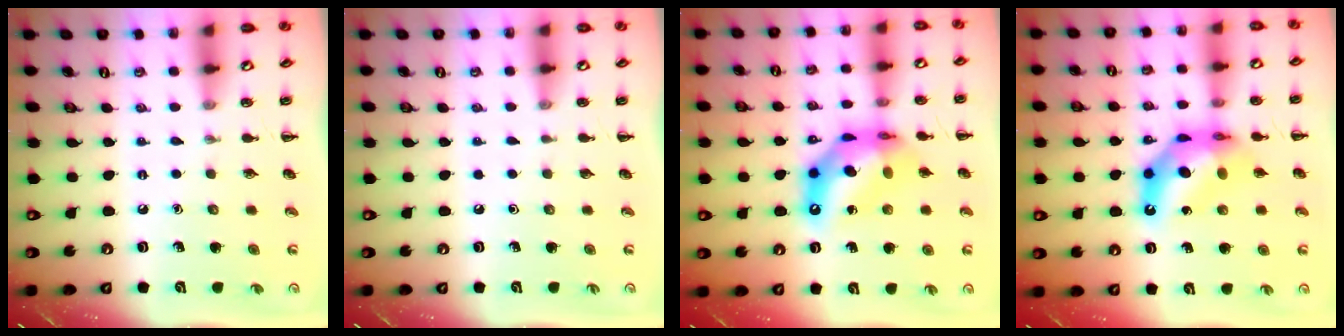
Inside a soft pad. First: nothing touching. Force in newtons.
{"total": 0.0}
{"total": 14.3, "press": 13.8, "slide": 3.8}
{"total": 11.9, "press": 11.4, "slide": 3.6}